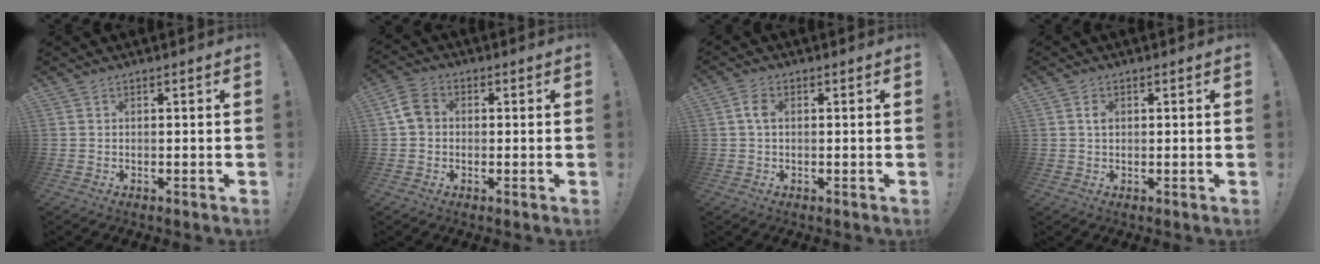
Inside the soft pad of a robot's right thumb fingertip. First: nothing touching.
{"total": 6.3, "force": [0.5, 5.0, 3.7], "torque": [-0.066, 0.018, 0.013]}
{"total": 3.8, "force": [0.4, 2.7, 2.7], "torque": [-0.047, 0.008, 0.007]}
{"total": 2.0, "force": [0.4, 1.5, 1.2], "torque": [-0.012, 0.000, 0.003]}